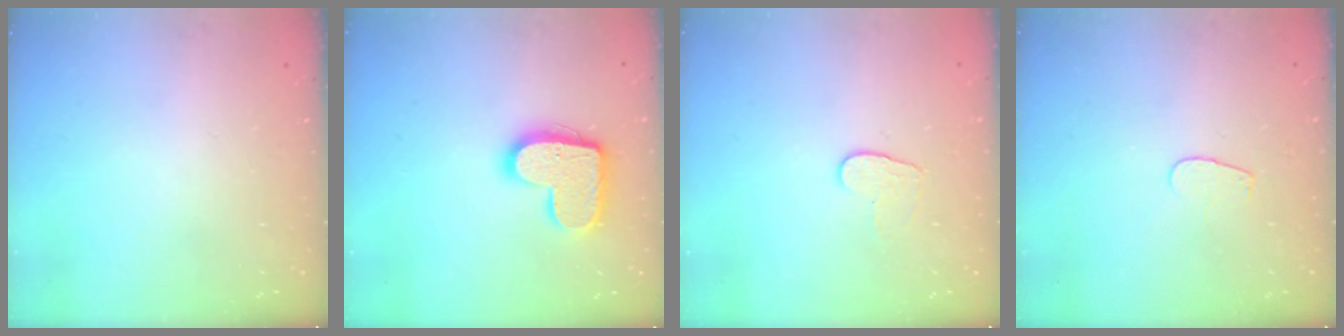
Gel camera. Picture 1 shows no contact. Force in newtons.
{"total": 14.9, "press": 14.9, "slide": 1.0}
{"total": 5.3, "press": 5.3, "slide": 0.5}
{"total": 3.2, "press": 3.2, "slide": 0.3}